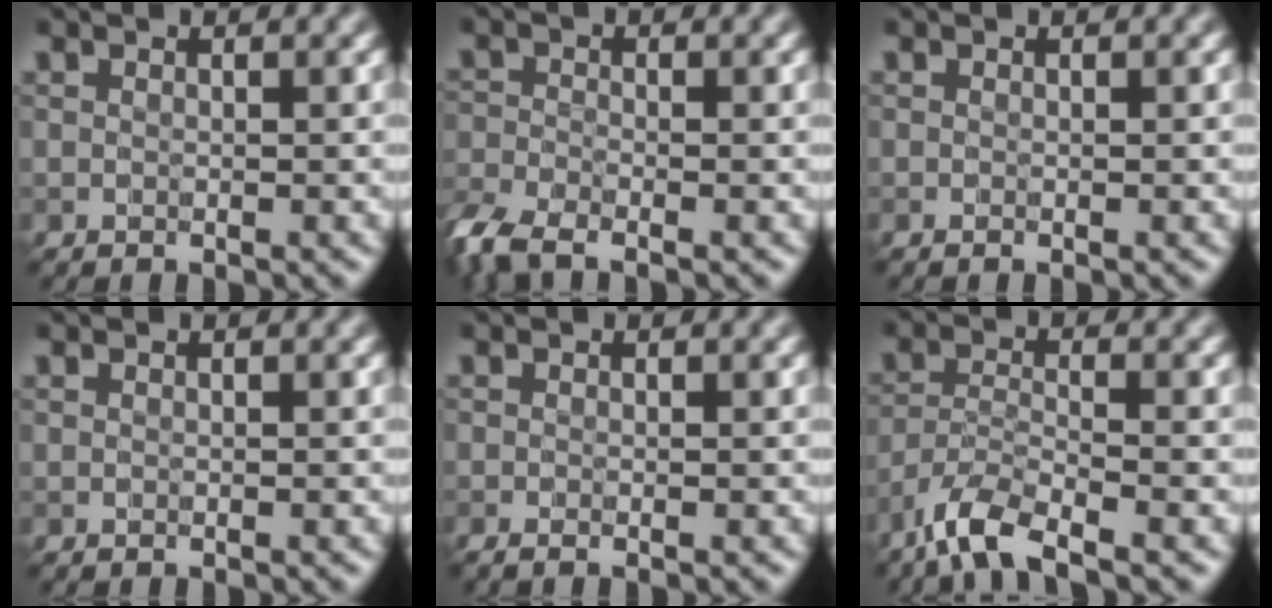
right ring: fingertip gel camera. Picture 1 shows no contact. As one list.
[{"total": 4.4, "force": [-3.2, 1.6, 2.5], "torque": [-0.058, -0.013, -0.078]}, {"total": 0.0}, {"total": 0.0}, {"total": 0.8, "force": [-0.3, 0.2, 0.7], "torque": [-0.012, -0.006, -0.005]}, {"total": 5.0, "force": [-3.8, 1.1, 3.0], "torque": [-0.059, -0.007, -0.081]}]